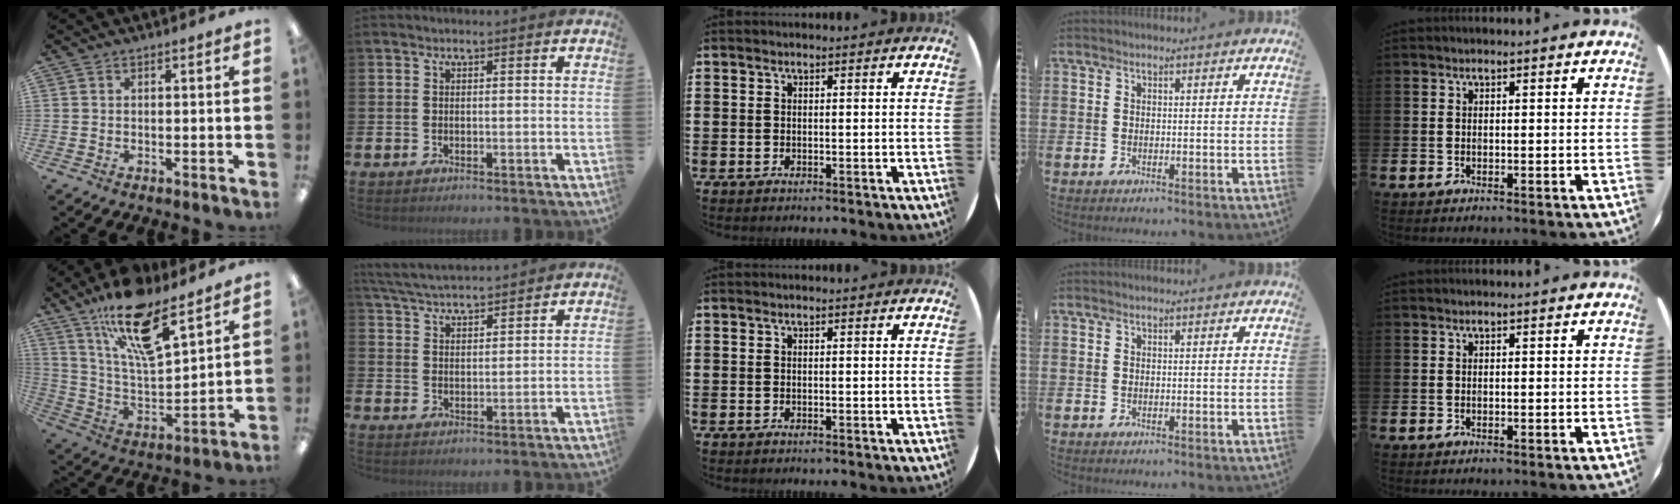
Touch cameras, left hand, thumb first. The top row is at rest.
{"thumb": {"total": 18.6, "force": [12.8, 6.1, 12.1], "torque": [-0.211, -0.071, 0.217]}, "index": {"total": 4.9, "force": [4.9, 0.4, 0.5], "torque": [-0.027, -0.028, 0.087]}}